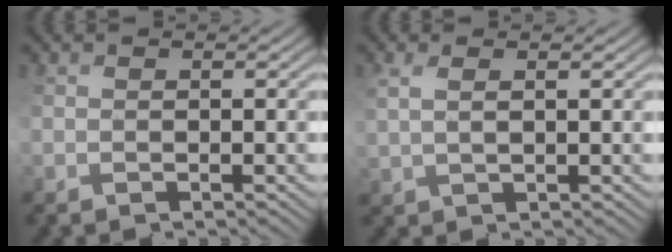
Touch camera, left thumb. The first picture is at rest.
{"total": 2.1, "force": [2.1, -0.2, 0.2], "torque": [-0.006, 0.016, 0.042]}